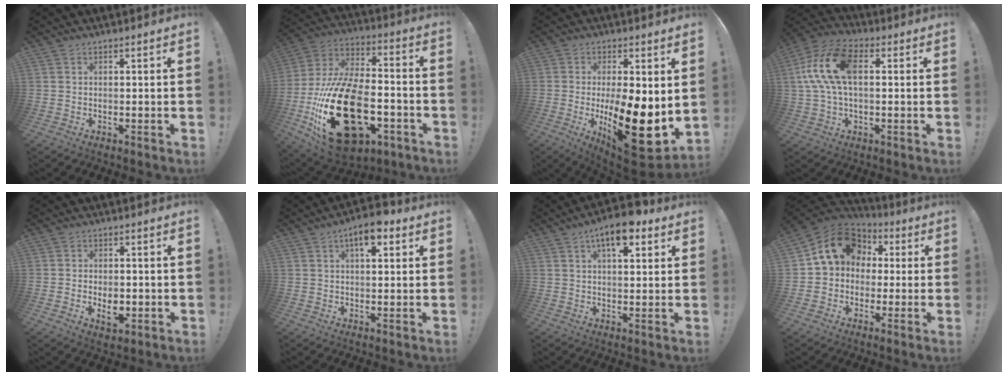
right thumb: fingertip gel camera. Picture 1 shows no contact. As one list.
[{"total": 32.0, "force": [-9.7, 18.7, 24.1], "torque": [-0.455, 0.047, -0.140]}, {"total": 18.4, "force": [-3.5, 6.4, 16.8], "torque": [-0.262, -0.007, -0.040]}, {"total": 14.9, "force": [2.7, 8.2, 12.1], "torque": [-0.238, 0.007, 0.051]}, {"total": 5.2, "force": [-1.5, 3.3, 3.7], "torque": [-0.046, 0.005, -0.026]}, {"total": 7.2, "force": [3.7, 3.2, 5.4], "torque": [-0.074, -0.010, 0.060]}, {"total": 10.1, "force": [5.7, 4.2, 7.1], "torque": [-0.111, -0.015, 0.098]}, {"total": 15.5, "force": [4.5, 12.2, 8.5], "torque": [-0.114, -0.003, 0.088]}]